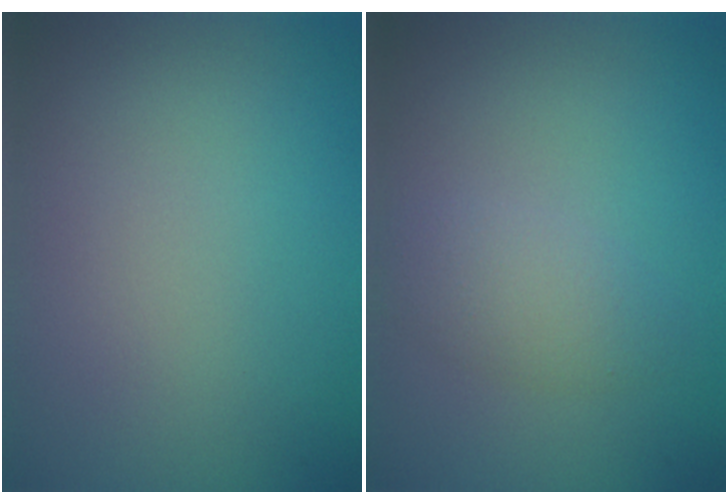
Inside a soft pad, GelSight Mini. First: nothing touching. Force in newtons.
{"total": 2.2, "press": 2.2, "slide": 0.0}